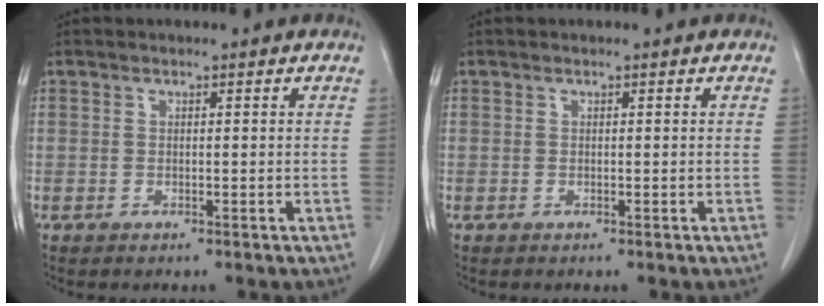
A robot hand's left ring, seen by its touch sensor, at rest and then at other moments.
{"total": 0.0}